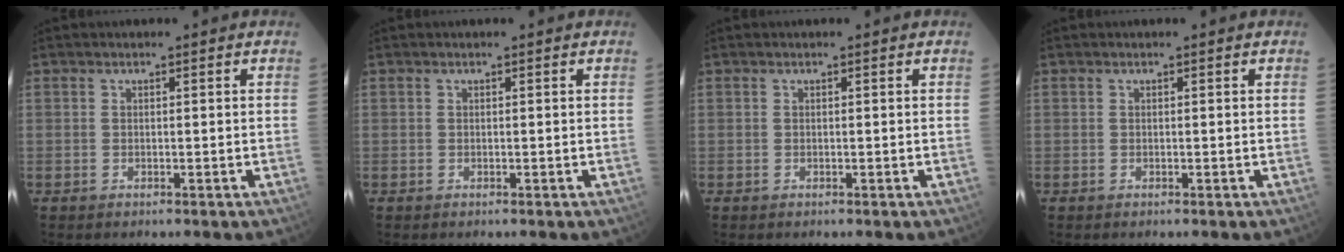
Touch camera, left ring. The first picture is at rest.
{"total": 0.0}
{"total": 0.0}
{"total": 0.0}